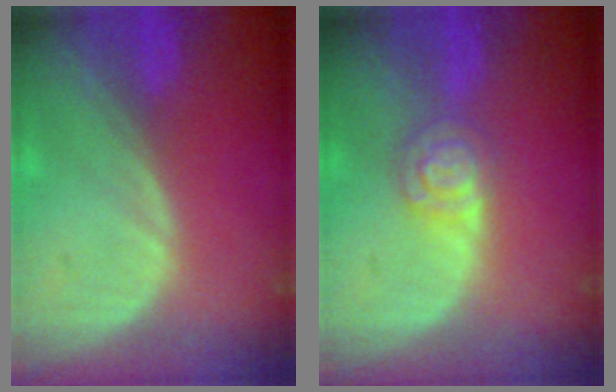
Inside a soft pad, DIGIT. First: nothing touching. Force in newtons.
{"total": 4.7, "press": 4.2, "slide": 2.1}